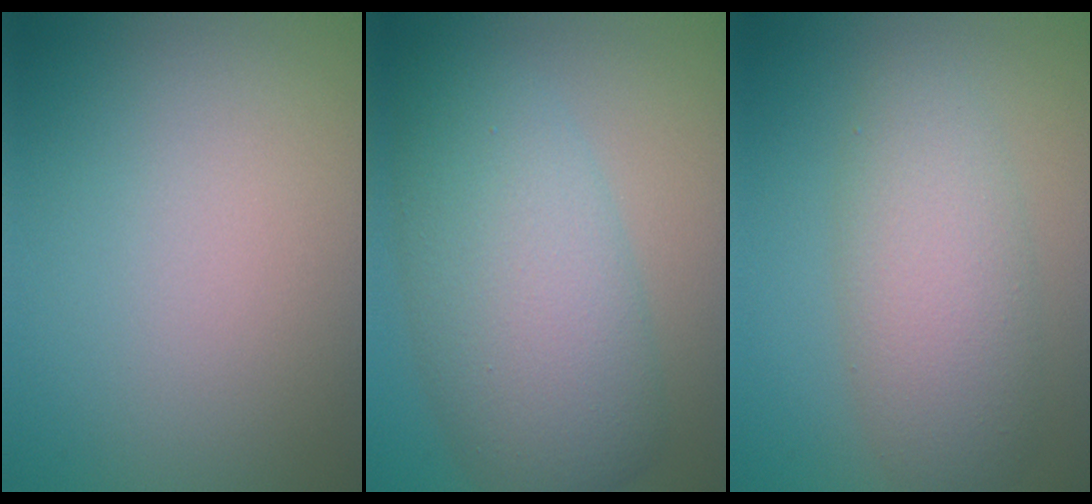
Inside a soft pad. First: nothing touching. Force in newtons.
{"total": 8.4, "press": 8.4, "slide": 0.2}
{"total": 4.9, "press": 4.9, "slide": 0.4}